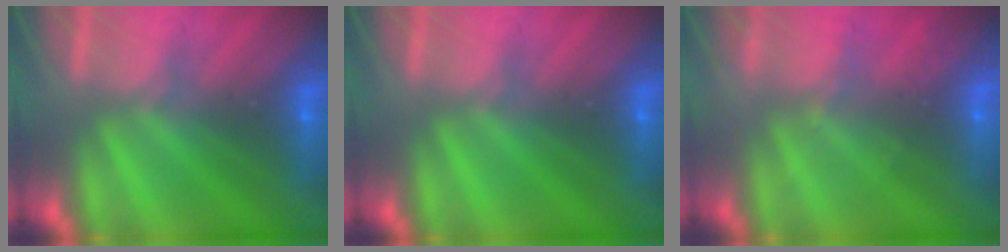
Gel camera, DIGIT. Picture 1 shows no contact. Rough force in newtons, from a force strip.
{"total": 0.0}
{"total": 2.0}